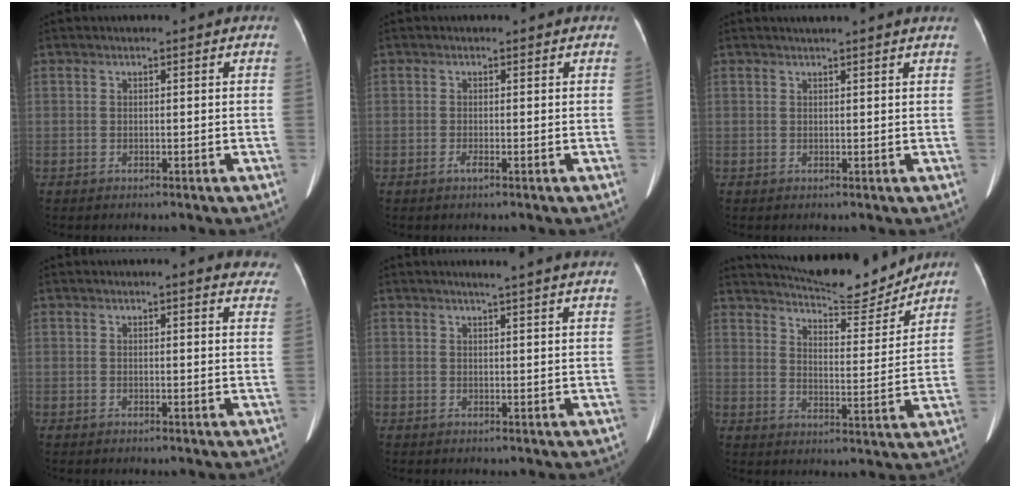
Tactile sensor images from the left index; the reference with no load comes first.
{"total": 0.7, "force": [-0.4, 0.0, 0.6], "torque": [-0.013, -0.002, -0.008]}
{"total": 4.1, "force": [3.7, -0.4, 1.8], "torque": [-0.023, 0.020, 0.041]}
{"total": 7.2, "force": [6.2, 1.5, 3.2], "torque": [-0.017, -0.007, 0.050]}
{"total": 7.6, "force": [6.6, -0.5, 3.8], "torque": [-0.049, 0.012, 0.064]}
{"total": 13.8, "force": [13.2, 1.6, 3.9], "torque": [-0.067, -0.015, 0.185]}